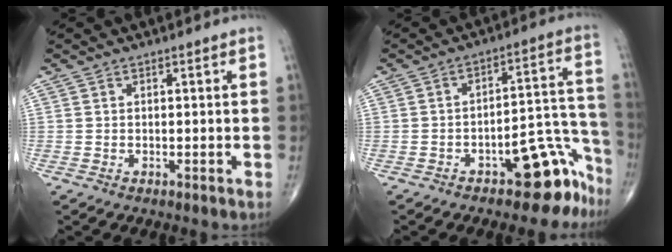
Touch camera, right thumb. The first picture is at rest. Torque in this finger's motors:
{"motor_torque": [3.58, 1.43, 1.56, -1.23, 0.41]}